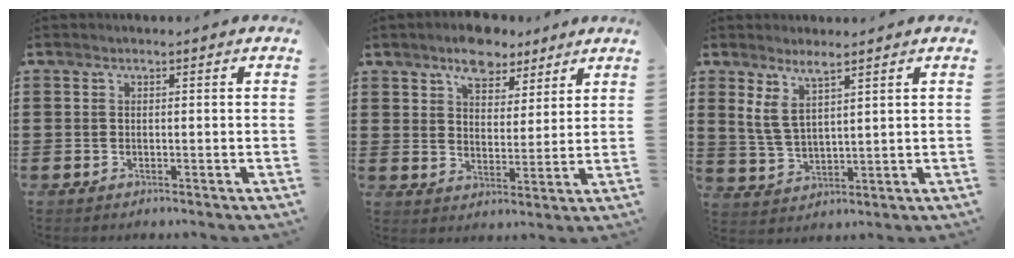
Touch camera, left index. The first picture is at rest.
{"total": 6.6, "force": [5.4, 3.1, 2.2], "torque": [-0.040, -0.009, 0.095]}
{"total": 4.7, "force": [3.1, 1.5, 3.3], "torque": [-0.080, -0.002, 0.052]}